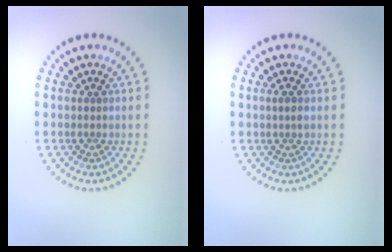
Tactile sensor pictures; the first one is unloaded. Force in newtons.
{"total": 0.9, "press": 0.8, "slide": 0.4}